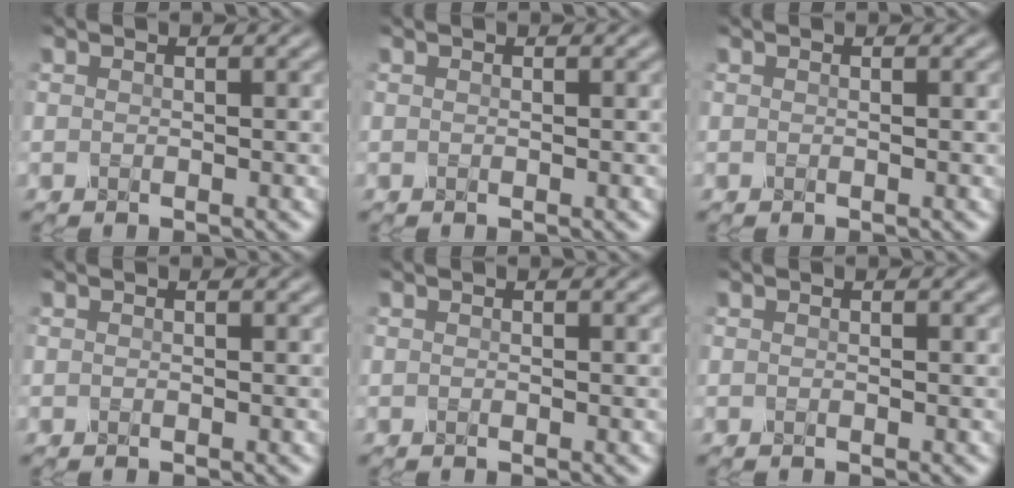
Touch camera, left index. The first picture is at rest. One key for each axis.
{"total": 0.0}
{"total": 0.0}
{"total": 0.0}
{"total": 0.0}
{"total": 0.0}